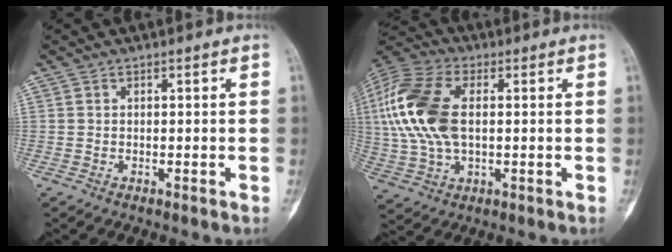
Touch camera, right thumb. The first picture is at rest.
{"total": 17.9, "force": [2.1, 10.1, 14.6], "torque": [-0.330, 0.010, 0.037]}